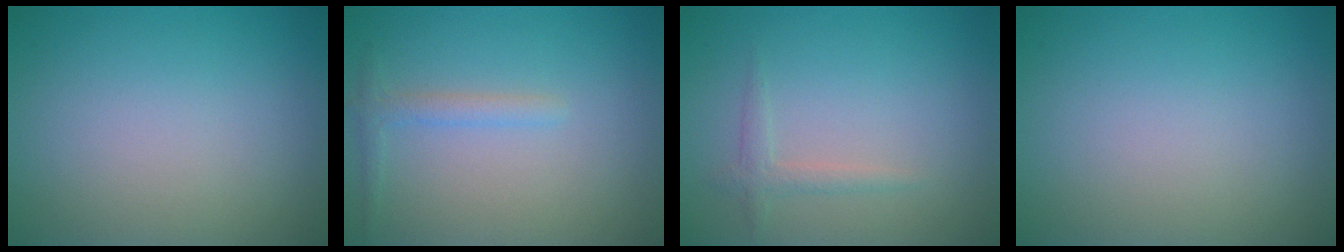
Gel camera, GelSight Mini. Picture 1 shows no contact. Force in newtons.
{"total": 1.4, "press": 1.4, "slide": 0.1}
{"total": 1.3, "press": 1.3, "slide": 0.1}
{"total": 0.0}